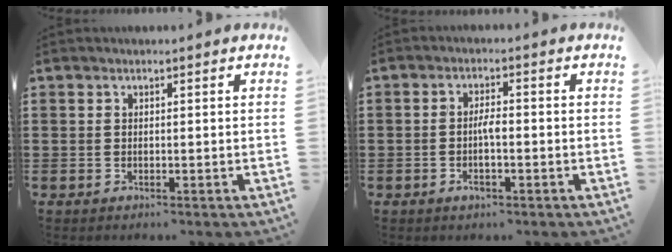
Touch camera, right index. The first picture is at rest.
{"total": 3.2, "force": [-0.9, 1.0, 2.9], "torque": [-0.059, 0.002, -0.020]}